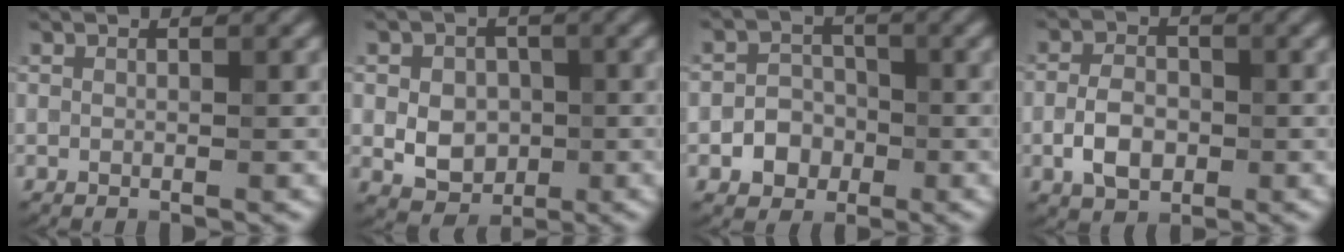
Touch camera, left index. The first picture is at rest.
{"total": 5.0, "force": [-0.3, 3.9, 3.2], "torque": [-0.037, 0.009, -0.019]}
{"total": 3.1, "force": [-1.1, 2.6, 1.3], "torque": [0.002, 0.006, -0.032]}
{"total": 3.6, "force": [-1.1, 2.3, 2.5], "torque": [-0.051, 0.006, -0.023]}